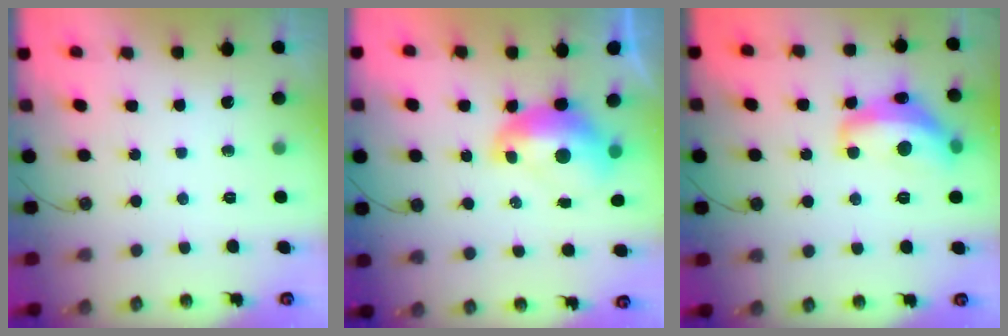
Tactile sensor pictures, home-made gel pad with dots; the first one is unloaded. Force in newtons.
{"total": 2.6, "press": 2.5, "slide": 0.7}
{"total": 9.4, "press": 9.4, "slide": 0.7}